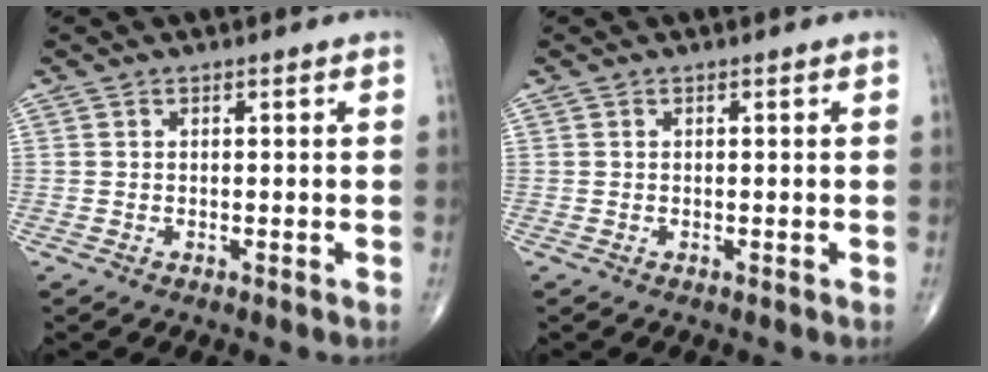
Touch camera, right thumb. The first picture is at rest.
{"total": 0.0}